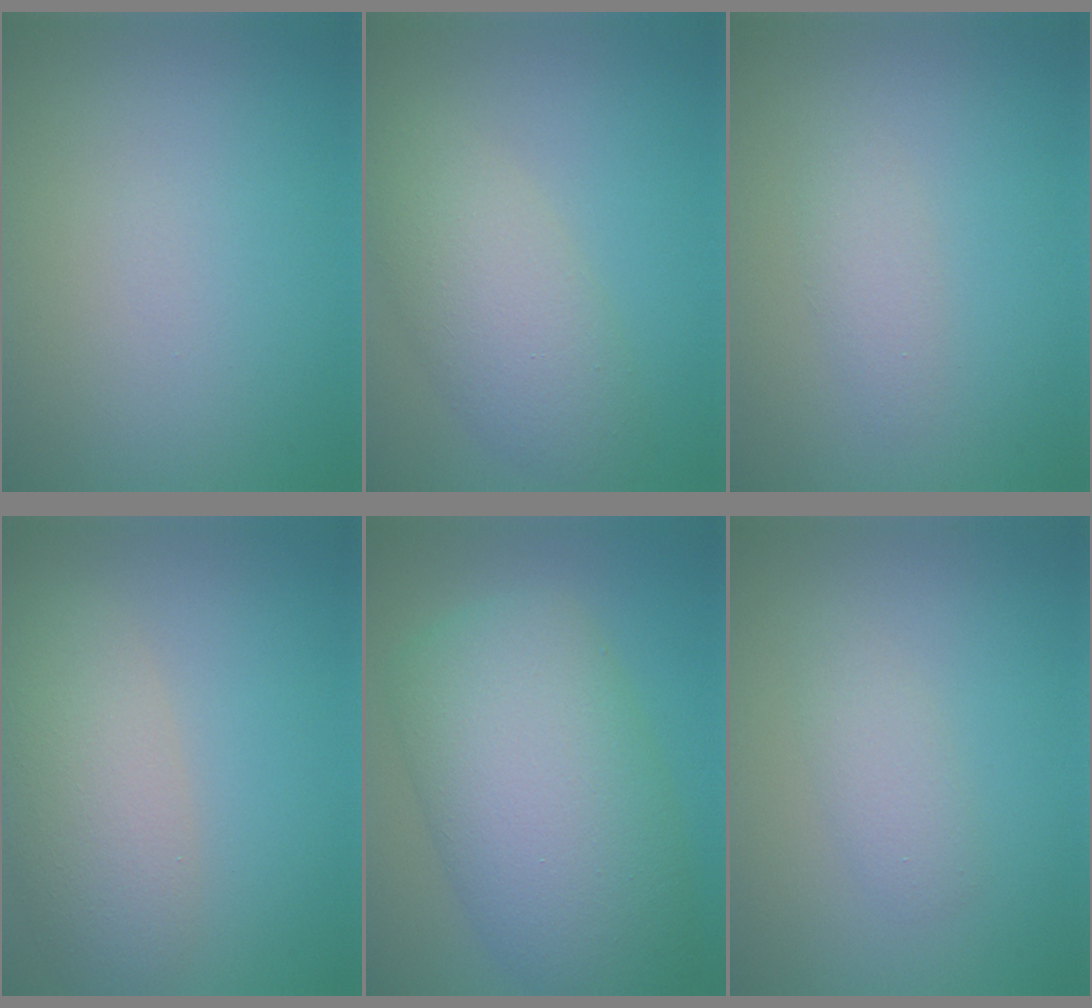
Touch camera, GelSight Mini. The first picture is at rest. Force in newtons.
{"total": 5.1, "press": 5.1, "slide": 0.2}
{"total": 1.4, "press": 1.4, "slide": 0.1}
{"total": 5.3, "press": 5.3, "slide": 0.5}
{"total": 11.5, "press": 11.5, "slide": 0.2}
{"total": 2.4, "press": 2.4, "slide": 0.2}